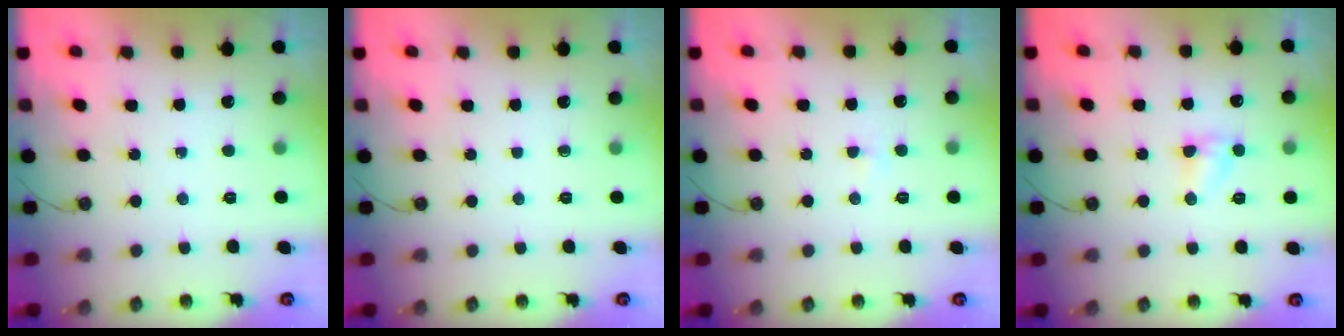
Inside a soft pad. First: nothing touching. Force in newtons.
{"total": 0.0}
{"total": 2.1, "press": 2.1, "slide": 0.4}
{"total": 3.9, "press": 3.9, "slide": 0.4}